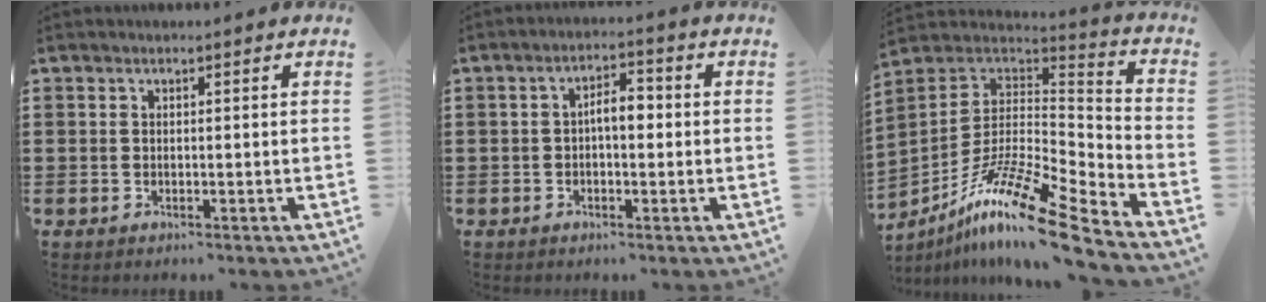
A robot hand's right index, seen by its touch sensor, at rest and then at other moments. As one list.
[{"total": 4.1, "force": [-0.2, 1.6, 3.7], "torque": [-0.069, 0.010, -0.007]}, {"total": 16.7, "force": [-11.6, 2.0, 11.8], "torque": [-0.226, 0.025, -0.214]}]